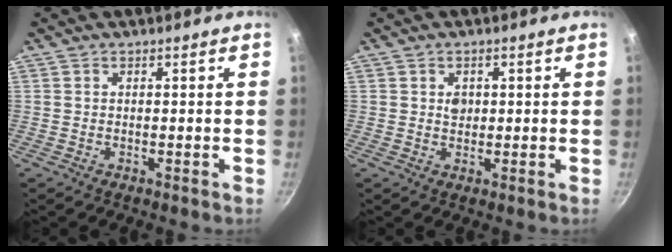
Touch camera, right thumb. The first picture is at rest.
{"total": 2.1, "force": [0.4, 1.8, 1.1], "torque": [-0.004, -0.003, 0.004]}